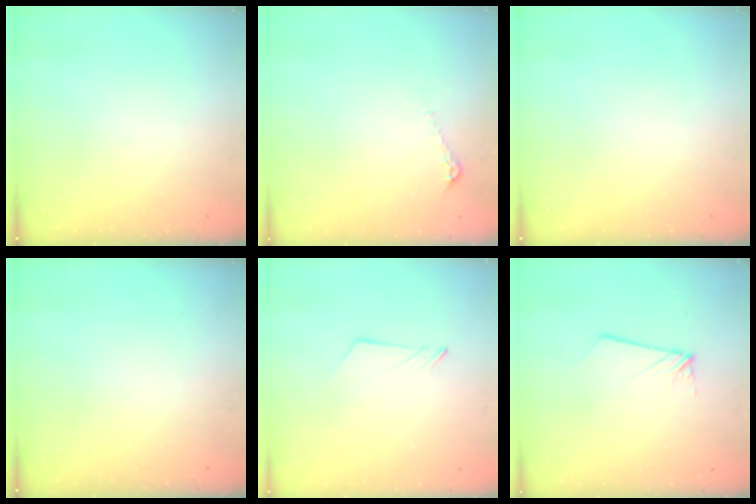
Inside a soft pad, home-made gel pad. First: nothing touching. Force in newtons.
{"total": 4.9, "press": 4.9, "slide": 0.7}
{"total": 0.0}
{"total": 0.0}
{"total": 2.5, "press": 2.5, "slide": 0.2}
{"total": 1.7, "press": 1.7, "slide": 0.1}